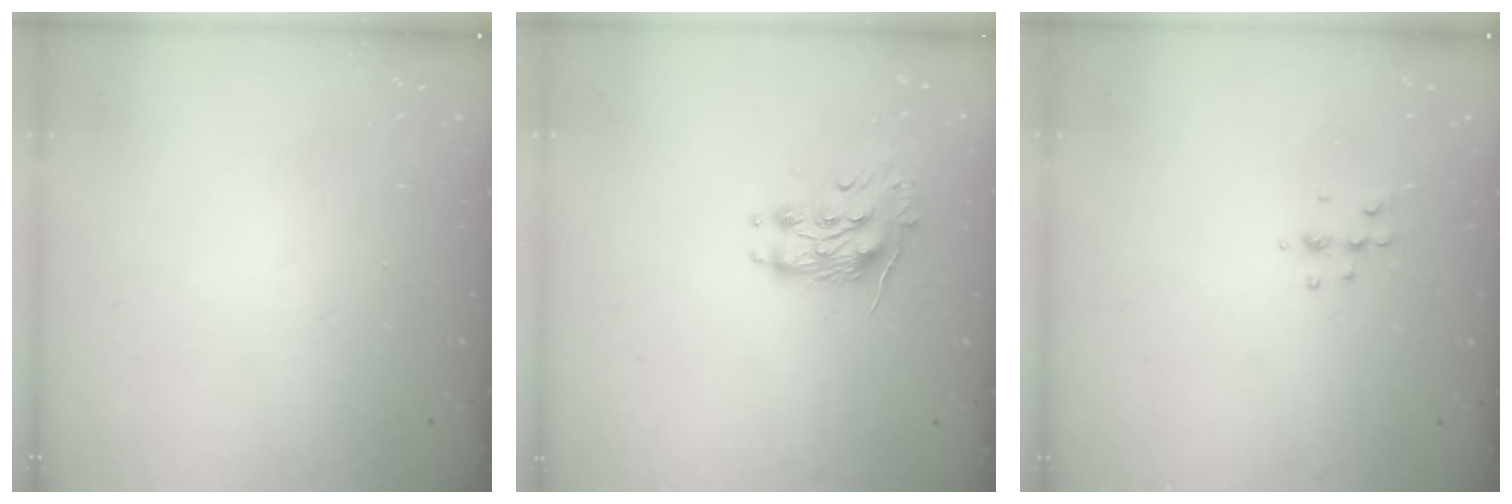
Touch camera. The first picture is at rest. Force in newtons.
{"total": 10.2, "press": 10.2, "slide": 0.6}
{"total": 4.5, "press": 4.3, "slide": 1.2}